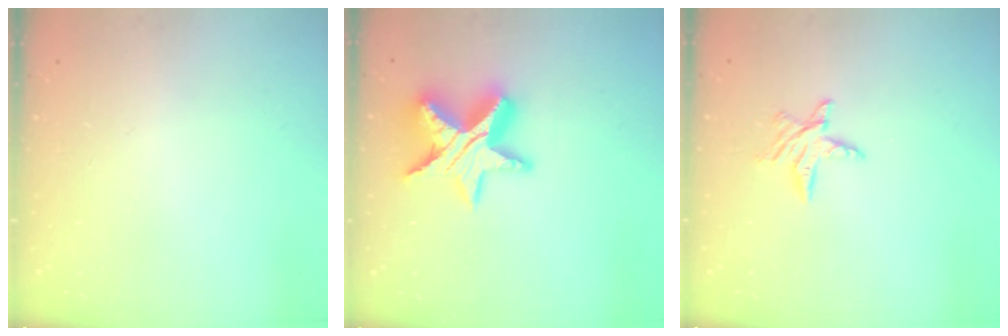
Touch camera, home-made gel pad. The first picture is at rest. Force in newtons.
{"total": 14.6, "press": 14.5, "slide": 1.0}
{"total": 6.1, "press": 6.1, "slide": 0.6}